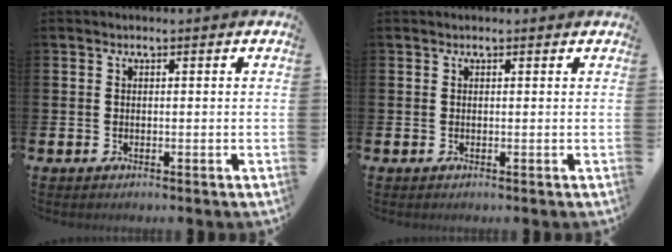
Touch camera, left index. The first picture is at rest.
{"total": 0.0}